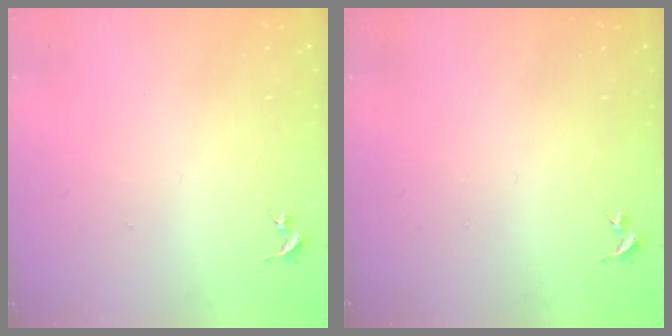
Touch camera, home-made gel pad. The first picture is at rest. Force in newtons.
{"total": 0.0}